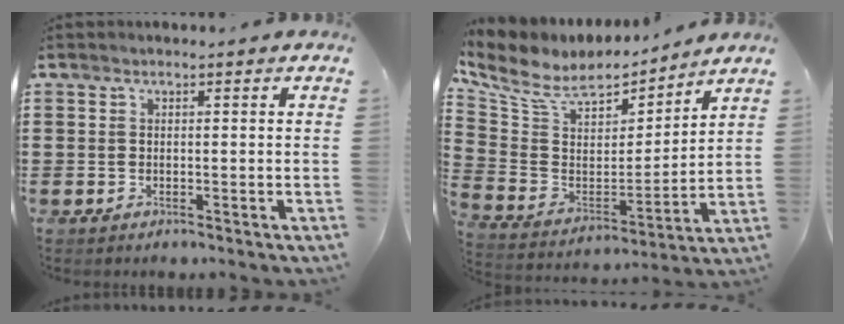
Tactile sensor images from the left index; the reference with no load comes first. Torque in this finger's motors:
{"motor_torque": [1.08, -1.06, 0.10, 0.10]}